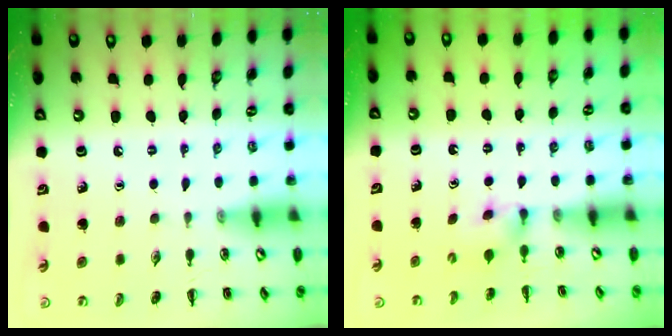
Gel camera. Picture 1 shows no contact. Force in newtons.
{"total": 2.3, "press": 2.1, "slide": 1.0}